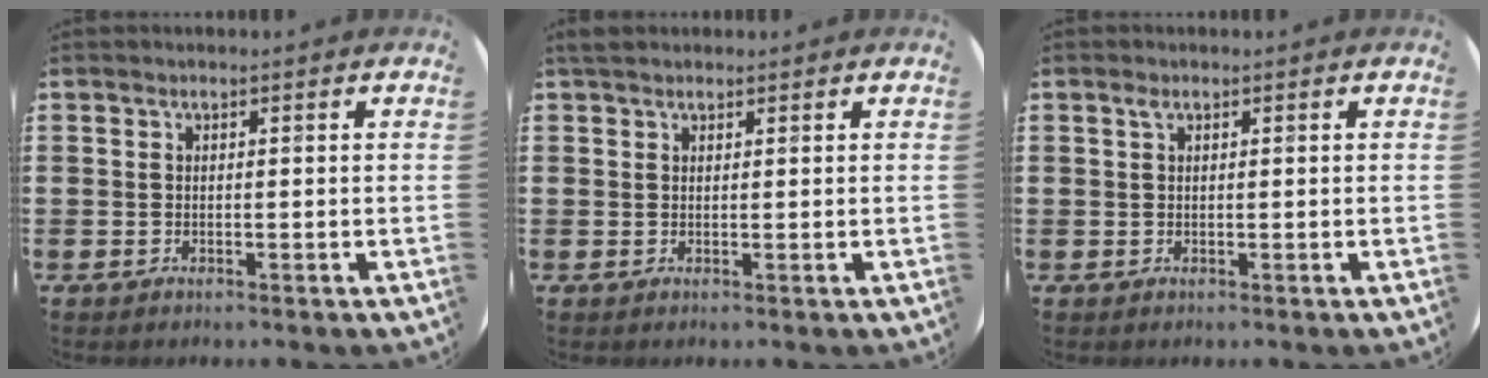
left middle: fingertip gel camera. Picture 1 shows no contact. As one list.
[{"total": 1.1, "force": [1.0, 0.4, 0.3], "torque": [-0.007, 0.003, 0.020]}, {"total": 0.8, "force": [0.4, 0.5, 0.5], "torque": [-0.003, 0.000, 0.007]}]